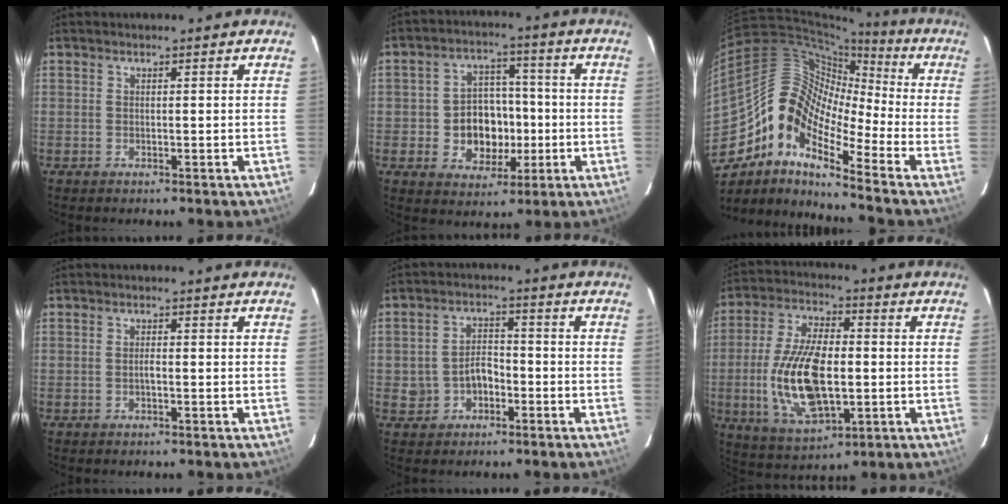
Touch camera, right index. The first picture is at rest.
{"total": 10.1, "force": [-1.7, 8.3, 5.4], "torque": [-0.120, 0.019, -0.011]}
{"total": 13.0, "force": [-6.9, 6.5, 8.8], "torque": [-0.147, 0.014, -0.156]}
{"total": 1.1, "force": [-0.2, 0.2, 1.0], "torque": [-0.021, 0.002, -0.005]}
{"total": 5.3, "force": [-1.8, 4.2, 2.6], "torque": [-0.054, 0.017, -0.017]}
{"total": 17.3, "force": [-2.2, 7.9, 15.2], "torque": [-0.313, -0.006, -0.032]}